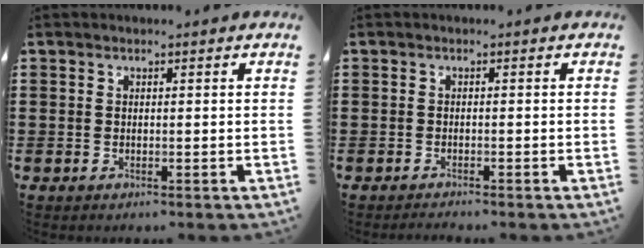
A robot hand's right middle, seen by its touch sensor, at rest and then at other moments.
{"total": 0.7, "force": [-0.7, -0.1, 0.1], "torque": [-0.002, -0.003, -0.014]}